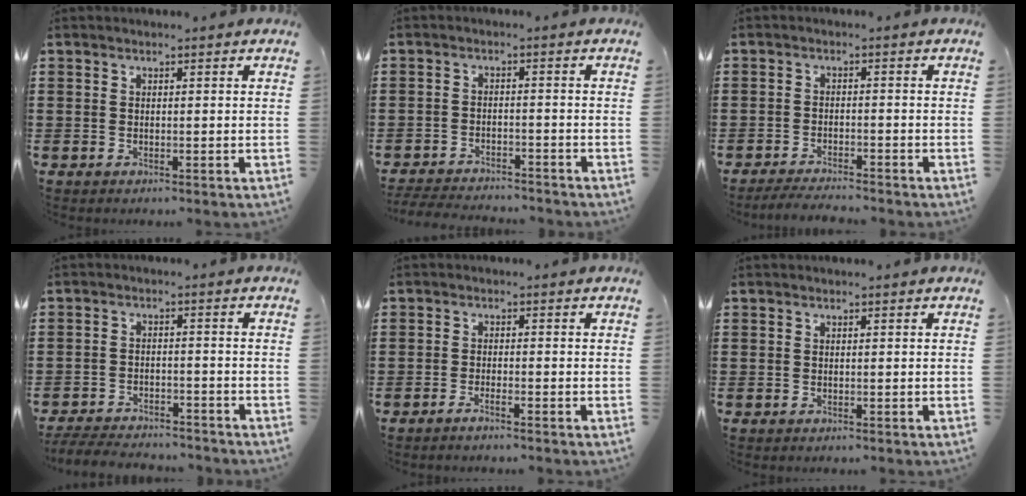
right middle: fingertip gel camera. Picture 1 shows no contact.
{"total": 3.6, "force": [-3.6, 0.2, 0.5], "torque": [-0.018, -0.004, -0.077]}
{"total": 2.9, "force": [-2.9, 0.0, 0.5], "torque": [-0.012, -0.001, -0.058]}
{"total": 4.2, "force": [-4.1, 0.4, 0.7], "torque": [-0.019, -0.001, -0.085]}
{"total": 1.3, "force": [-1.0, -0.1, 0.7], "torque": [-0.013, -0.002, -0.018]}
{"total": 0.0}